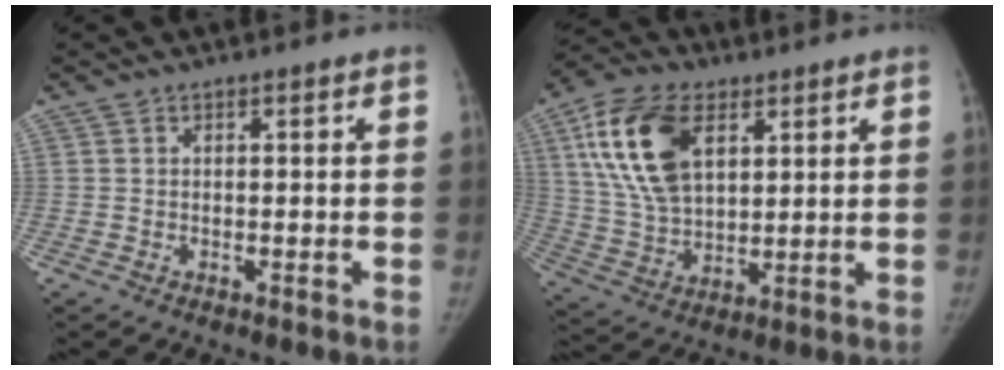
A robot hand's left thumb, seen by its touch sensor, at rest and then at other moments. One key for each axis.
{"total": 17.2, "fx": 6.7, "fy": 10.3, "fz": 12.1, "tx": -0.214, "ty": -0.014, "tz": 0.130}